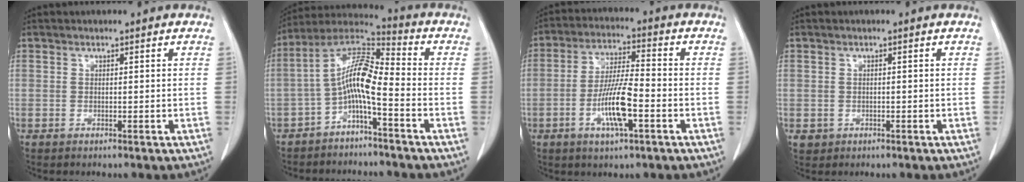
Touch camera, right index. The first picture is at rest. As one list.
[{"total": 9.9, "force": [-3.2, 1.9, 9.2], "torque": [-0.183, 0.035, -0.061]}, {"total": 9.9, "force": [-3.4, 1.9, 9.1], "torque": [-0.178, -0.001, -0.062]}, {"total": 2.3, "force": [-0.5, 2.1, 0.6], "torque": [-0.007, 0.004, 0.000]}]